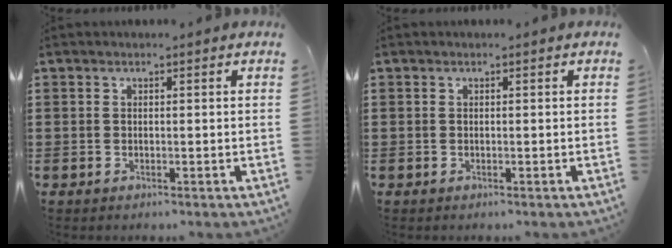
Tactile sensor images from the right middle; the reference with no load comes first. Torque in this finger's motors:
{"motor_torque": [0.00, 0.00, 0.00, -0.01]}